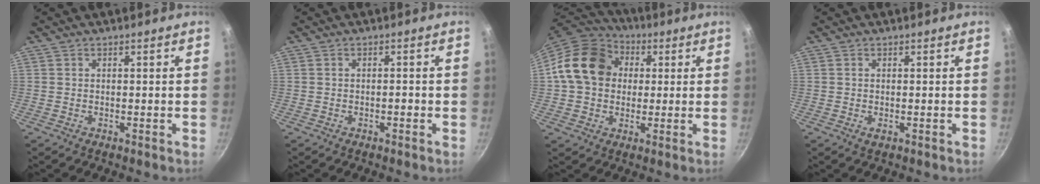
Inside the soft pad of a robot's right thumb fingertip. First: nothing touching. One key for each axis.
{"total": 0.9, "fx": -0.4, "fy": 0.4, "fz": 0.6, "tx": -0.008, "ty": 0.007, "tz": -0.007}
{"total": 16.2, "fx": 2.8, "fy": 13.1, "fz": 9.1, "tx": -0.135, "ty": 0.026, "tz": 0.034}
{"total": 0.7, "fx": -0.1, "fy": 0.3, "fz": 0.6, "tx": -0.011, "ty": -0.003, "tz": -0.001}